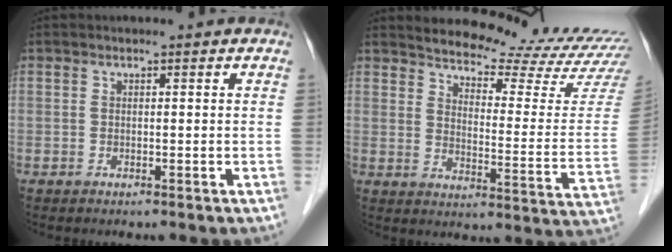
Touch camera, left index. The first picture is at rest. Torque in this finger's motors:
{"motor_torque": [0.92, -1.22, 0.06, -0.02]}